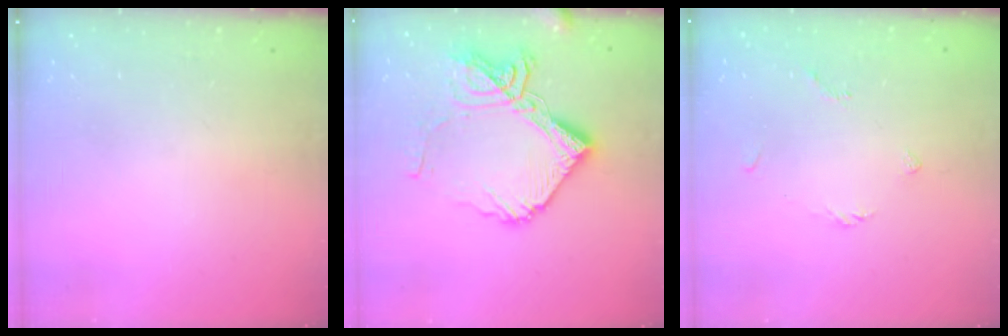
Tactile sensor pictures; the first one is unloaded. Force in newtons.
{"total": 17.4, "press": 17.3, "slide": 1.8}
{"total": 2.1, "press": 2.0, "slide": 0.6}